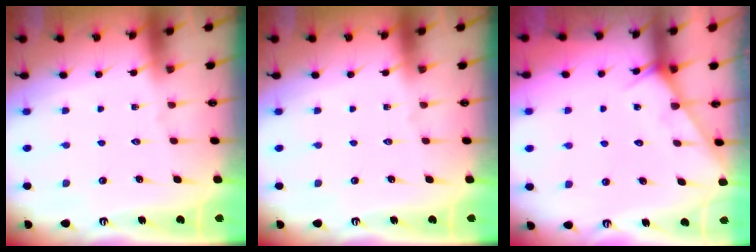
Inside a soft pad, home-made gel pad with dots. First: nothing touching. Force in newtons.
{"total": 0.0}
{"total": 5.5, "press": 5.5, "slide": 0.4}